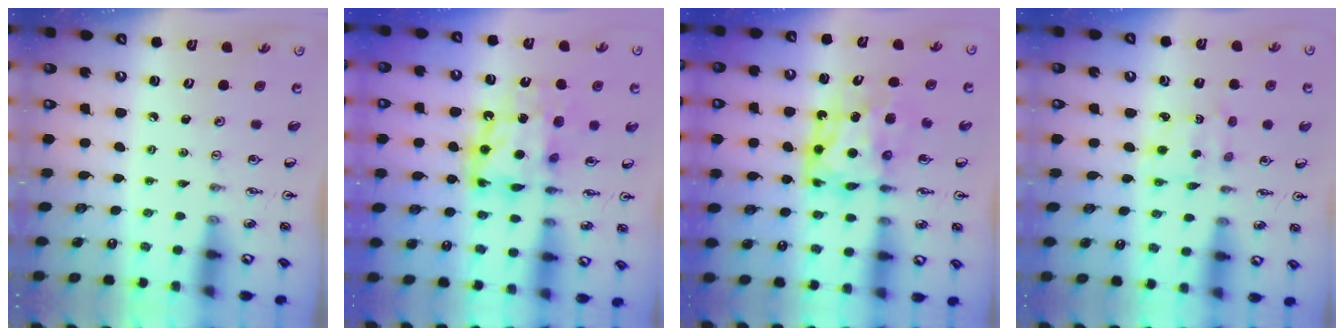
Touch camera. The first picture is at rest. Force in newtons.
{"total": 12.9, "press": 12.8, "slide": 1.3}
{"total": 9.0, "press": 9.0, "slide": 0.7}
{"total": 2.2, "press": 2.0, "slide": 0.8}